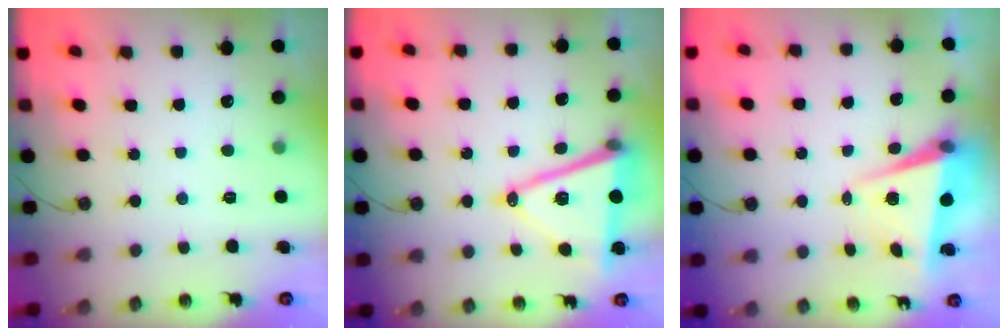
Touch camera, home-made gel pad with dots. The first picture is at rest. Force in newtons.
{"total": 16.0, "press": 15.5, "slide": 3.8}
{"total": 5.7, "press": 5.3, "slide": 2.0}